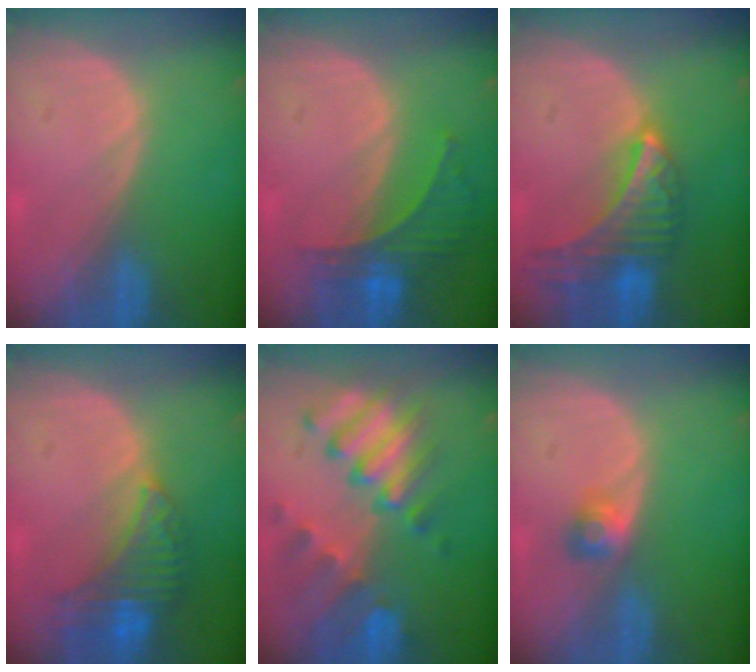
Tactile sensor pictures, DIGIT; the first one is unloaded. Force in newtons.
{"total": 5.6, "press": 5.6, "slide": 0.9}
{"total": 9.0, "press": 8.0, "slide": 4.2}
{"total": 8.3, "press": 7.2, "slide": 4.0}
{"total": 10.4, "press": 9.0, "slide": 5.3}
{"total": 2.6, "press": 2.3, "slide": 1.1}